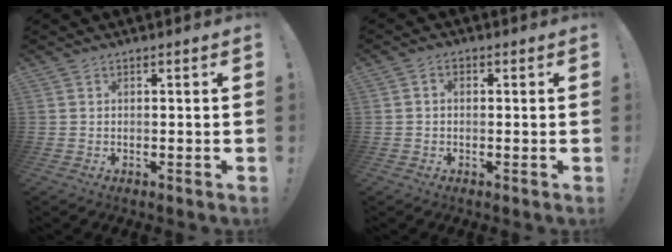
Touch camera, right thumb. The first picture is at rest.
{"total": 1.7, "force": [-0.4, 1.2, 1.1], "torque": [-0.021, 0.007, -0.008]}